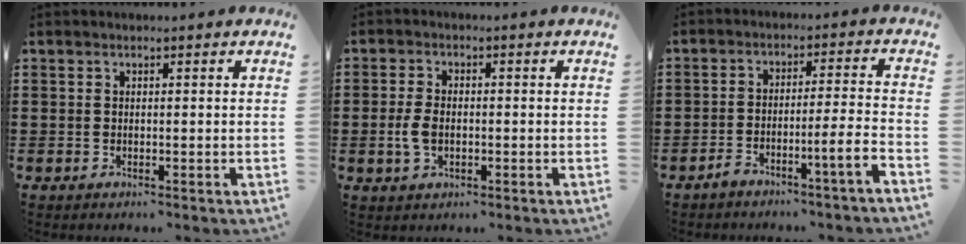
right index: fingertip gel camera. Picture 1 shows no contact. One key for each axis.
{"total": 3.7, "fx": -0.6, "fy": 2.2, "fz": 2.9, "tx": -0.077, "ty": -0.004, "tz": -0.017}
{"total": 5.2, "fx": -3.5, "fy": -0.6, "fz": 3.7, "tx": -0.062, "ty": -0.006, "tz": -0.065}